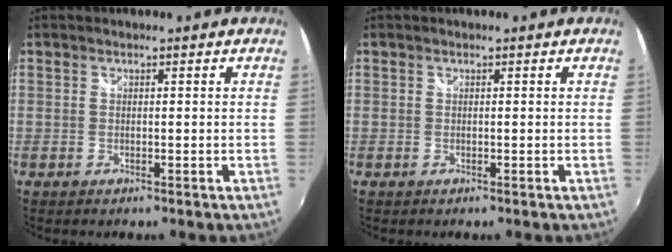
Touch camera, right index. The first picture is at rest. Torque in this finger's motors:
{"motor_torque": [-0.04, 0.00, 0.04, 0.01]}